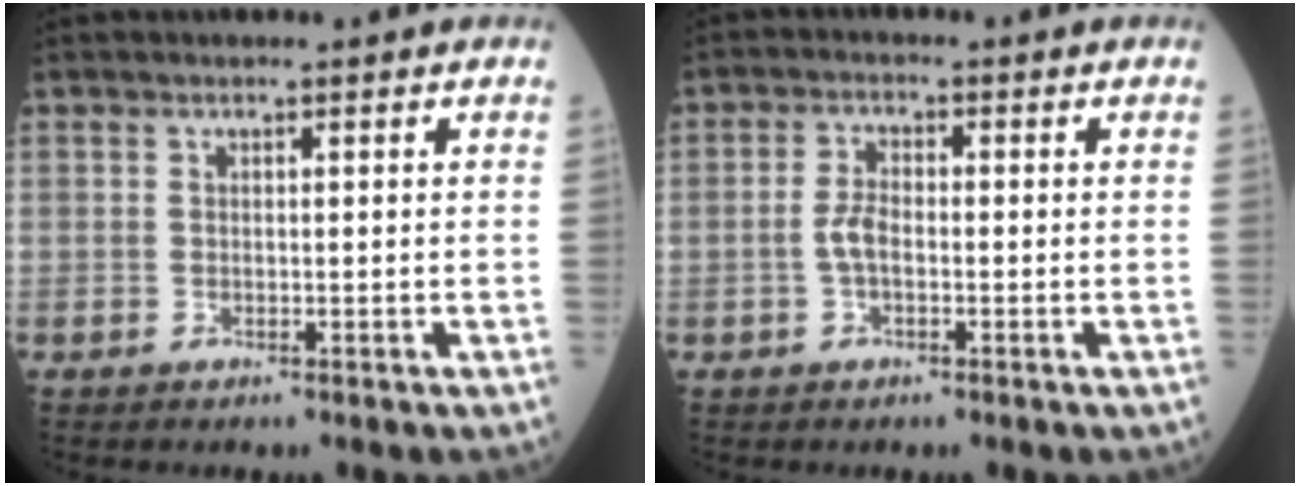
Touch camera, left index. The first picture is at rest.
{"total": 3.1, "force": [-0.9, 1.4, 2.6], "torque": [-0.058, 0.005, -0.020]}